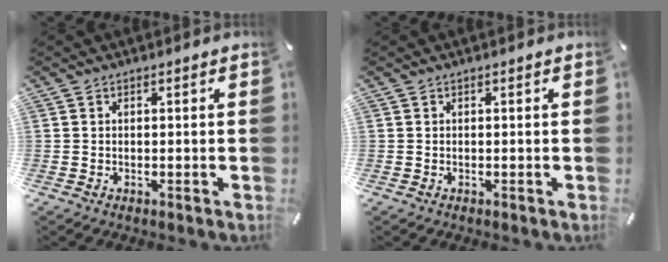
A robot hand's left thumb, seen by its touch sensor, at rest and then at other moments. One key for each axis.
{"total": 0.0}